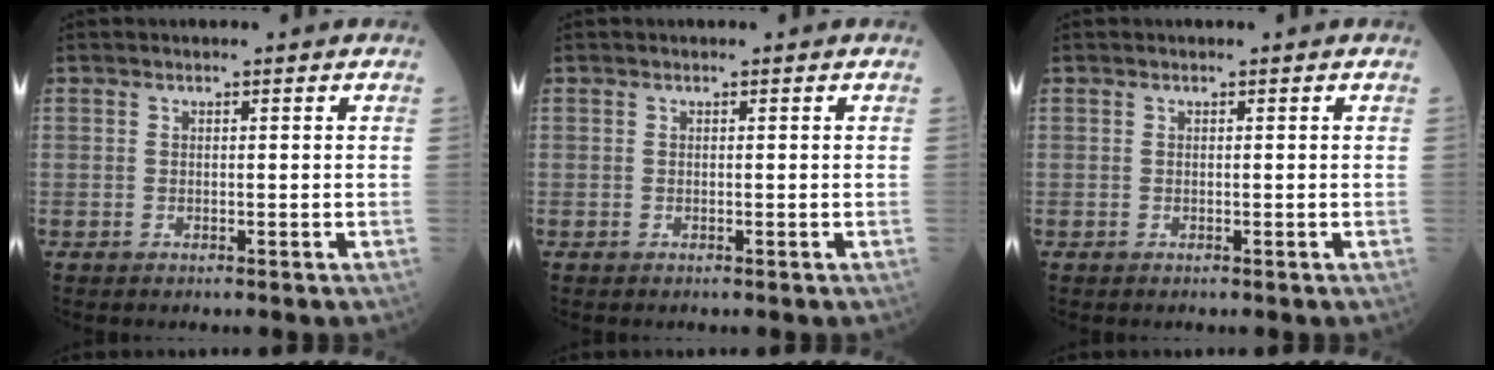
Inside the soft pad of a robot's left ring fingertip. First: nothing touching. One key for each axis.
{"total": 0.0}
{"total": 0.0}